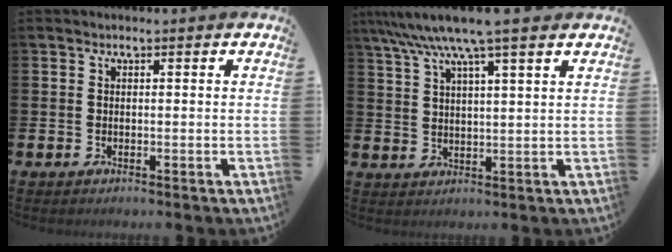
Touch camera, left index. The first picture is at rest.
{"total": 8.1, "force": [6.9, 0.1, 4.2], "torque": [-0.101, -0.021, 0.122]}